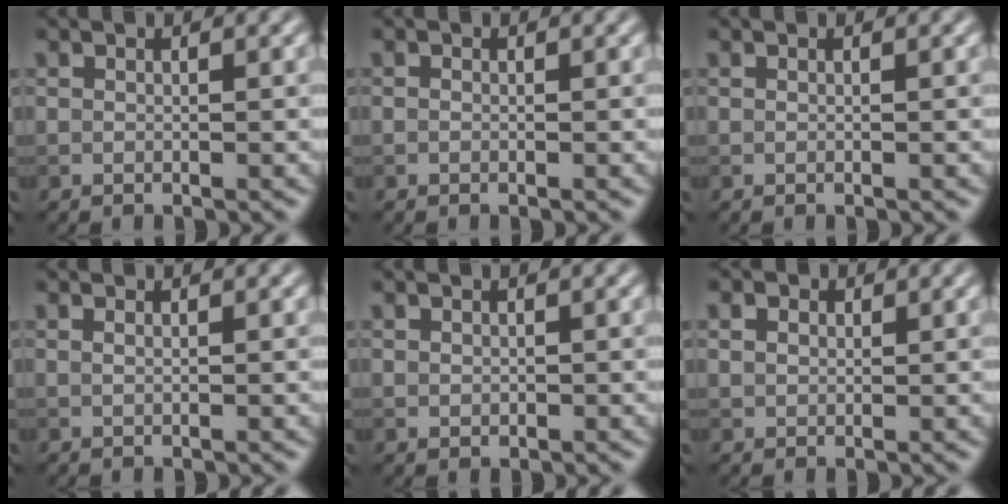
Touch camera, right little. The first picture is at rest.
{"total": 0.0}
{"total": 0.0}
{"total": 0.6, "force": [0.3, 0.2, 0.5], "torque": [-0.008, -0.002, 0.000]}
{"total": 0.6, "force": [0.1, 0.5, 0.2], "torque": [0.000, -0.002, 0.002]}
{"total": 2.2, "force": [1.1, 1.6, 0.9], "torque": [-0.021, 0.008, 0.009]}